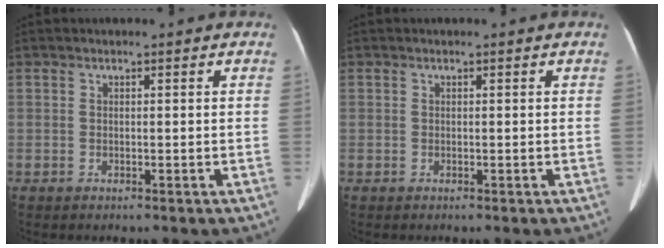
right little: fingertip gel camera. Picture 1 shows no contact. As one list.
[{"total": 0.0}]